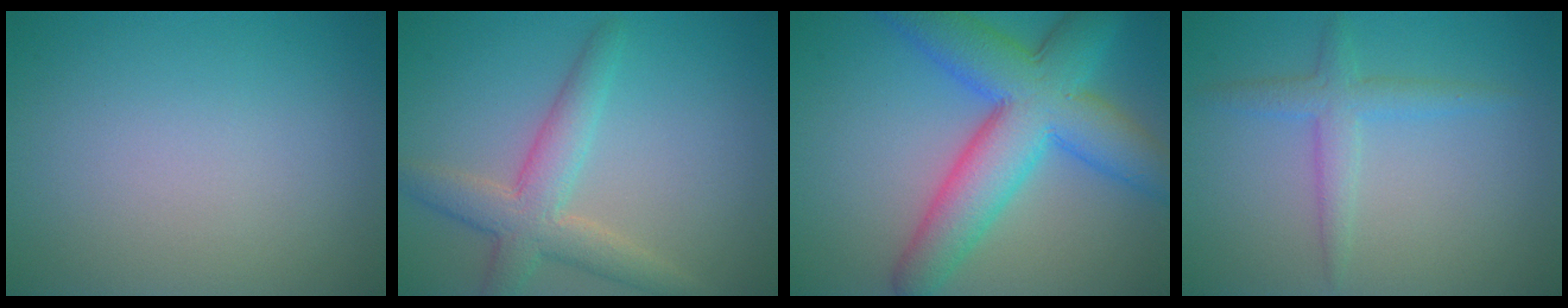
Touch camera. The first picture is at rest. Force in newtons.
{"total": 4.5, "press": 4.5, "slide": 0.1}
{"total": 9.9, "press": 9.9, "slide": 0.1}
{"total": 2.5, "press": 2.5, "slide": 0.1}